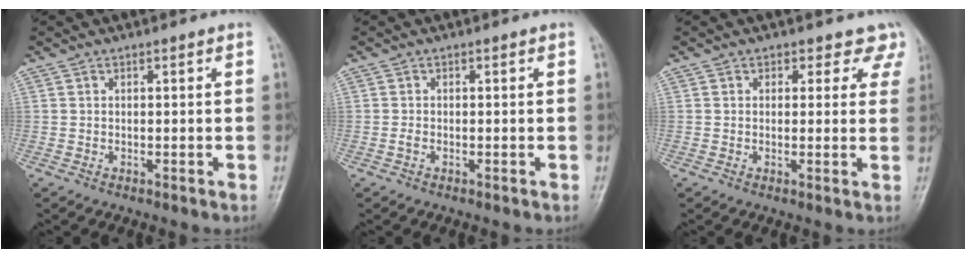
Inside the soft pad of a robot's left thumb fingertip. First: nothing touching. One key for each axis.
{"total": 1.0, "fx": -0.2, "fy": 0.3, "fz": 0.9, "tx": -0.019, "ty": 0.010, "tz": -0.001}
{"total": 4.8, "fx": 3.4, "fy": 3.2, "fz": 0.9, "tx": 0.039, "ty": -0.010, "tz": 0.023}